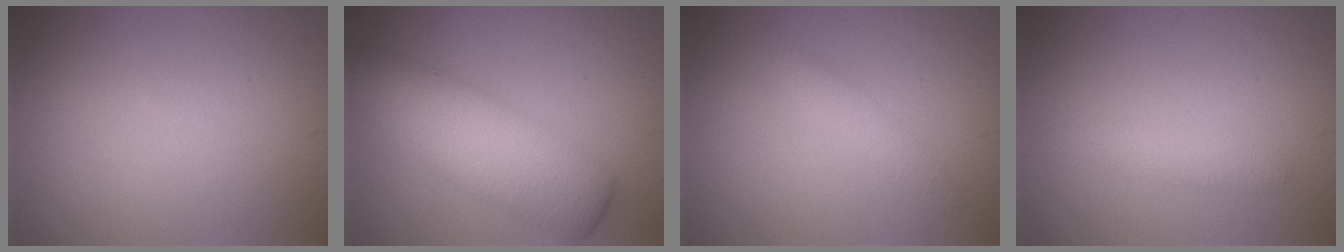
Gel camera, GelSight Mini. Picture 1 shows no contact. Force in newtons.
{"total": 7.7, "press": 7.7, "slide": 0.3}
{"total": 1.6, "press": 1.6, "slide": 0.2}
{"total": 1.6, "press": 1.6, "slide": 0.0}